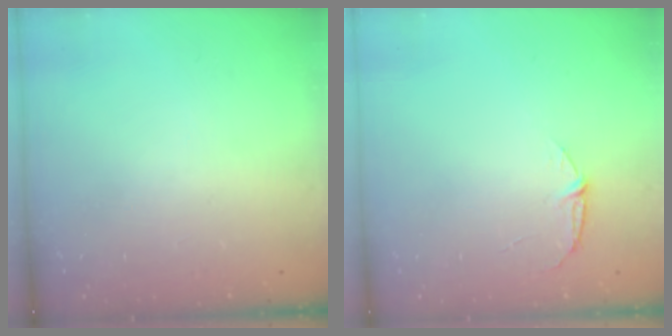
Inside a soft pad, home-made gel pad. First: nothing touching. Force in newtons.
{"total": 4.9, "press": 4.9, "slide": 0.6}